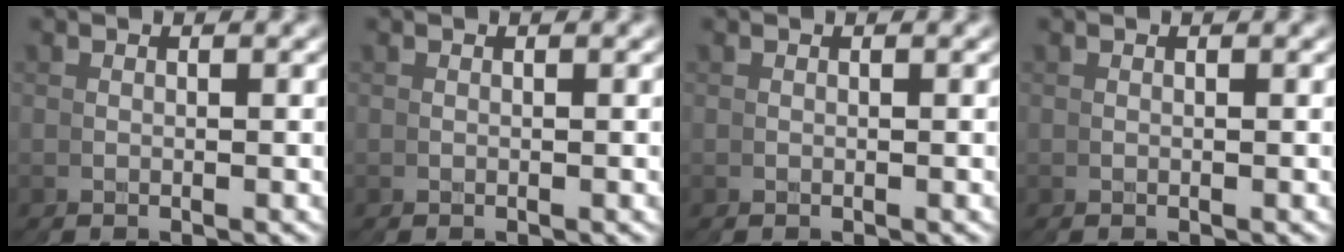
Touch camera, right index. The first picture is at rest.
{"total": 0.0}
{"total": 0.0}
{"total": 0.0}